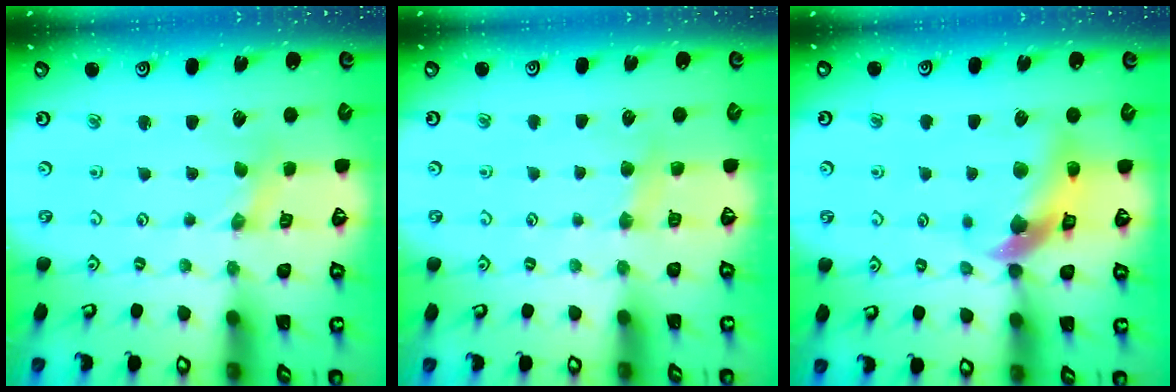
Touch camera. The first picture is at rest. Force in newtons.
{"total": 4.4, "press": 4.3, "slide": 0.6}
{"total": 11.4, "press": 11.3, "slide": 1.6}